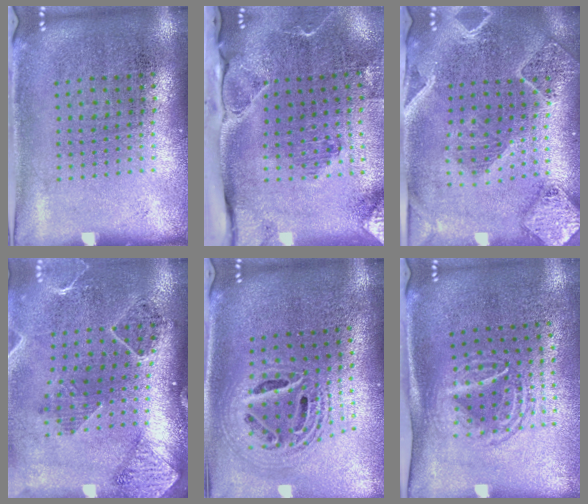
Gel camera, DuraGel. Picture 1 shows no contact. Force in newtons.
{"total": 3.0, "press": 2.3, "slide": 1.9}
{"total": 2.5, "press": 2.3, "slide": 1.1}
{"total": 1.6, "press": 1.6, "slide": 0.1}
{"total": 2.2, "press": 1.7, "slide": 1.4}
{"total": 1.6, "press": 1.3, "slide": 0.9}